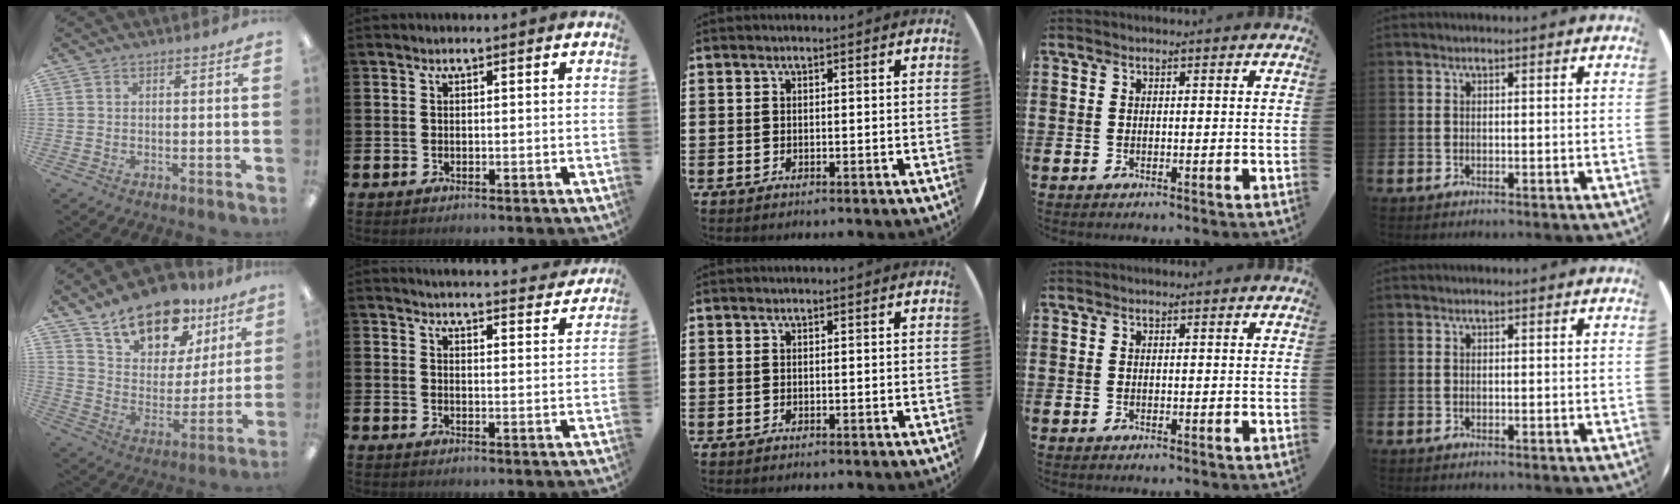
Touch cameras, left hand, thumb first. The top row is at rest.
{"thumb": {"total": 16.6, "force": [12.6, 8.6, 6.6], "torque": [-0.115, -0.083, 0.229]}, "index": {"total": 4.5, "force": [4.4, 0.1, 0.4], "torque": [-0.005, -0.039, 0.075]}}